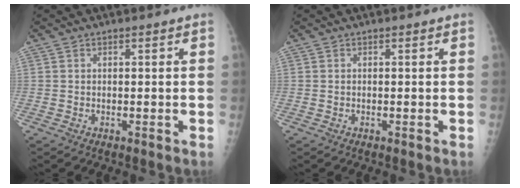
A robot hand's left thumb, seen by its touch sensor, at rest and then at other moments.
{"total": 0.0}